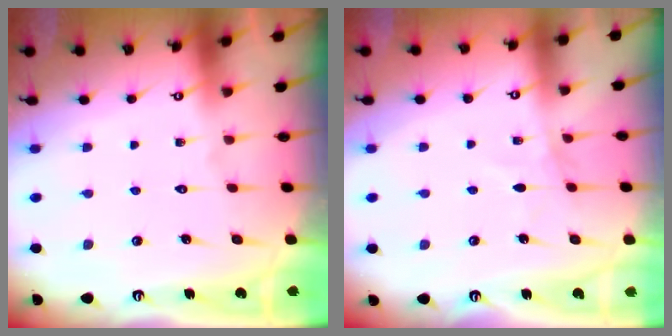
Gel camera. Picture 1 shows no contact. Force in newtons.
{"total": 2.3, "press": 2.3, "slide": 0.3}